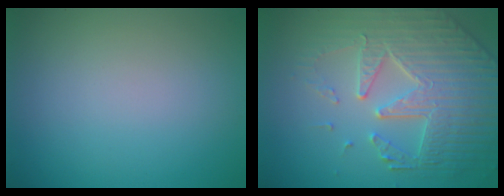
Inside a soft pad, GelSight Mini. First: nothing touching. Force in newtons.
{"total": 6.7, "press": 5.5, "slide": 3.8}